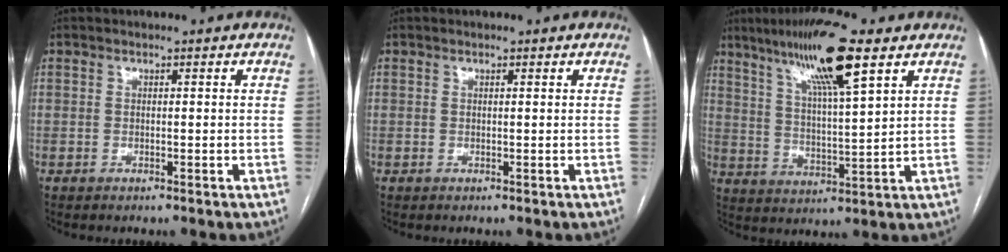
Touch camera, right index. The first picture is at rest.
{"total": 0.0}
{"total": 13.6, "force": [8.2, 0.8, 10.8], "torque": [-0.197, 0.012, 0.141]}